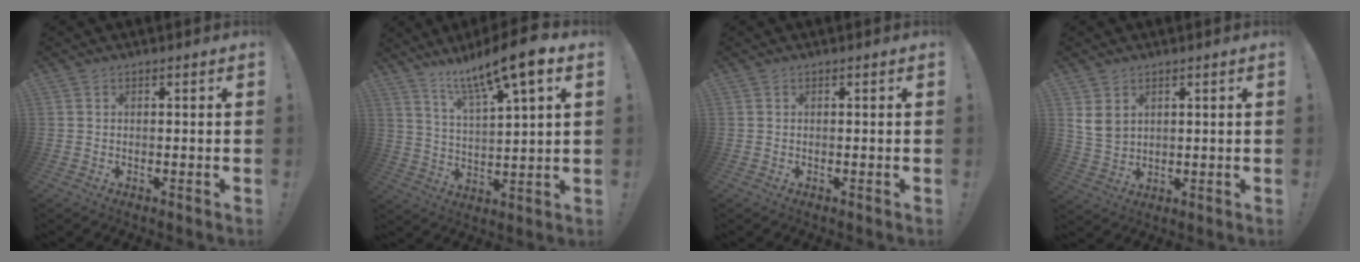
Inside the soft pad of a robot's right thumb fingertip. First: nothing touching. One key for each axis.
{"total": 13.4, "fx": 9.5, "fy": 1.7, "fz": 9.4, "tx": -0.167, "ty": -0.056, "tz": 0.149}
{"total": 0.0}
{"total": 5.7, "fx": 2.8, "fy": 3.9, "fz": 3.0, "tx": -0.055, "ty": -0.009, "tz": 0.053}